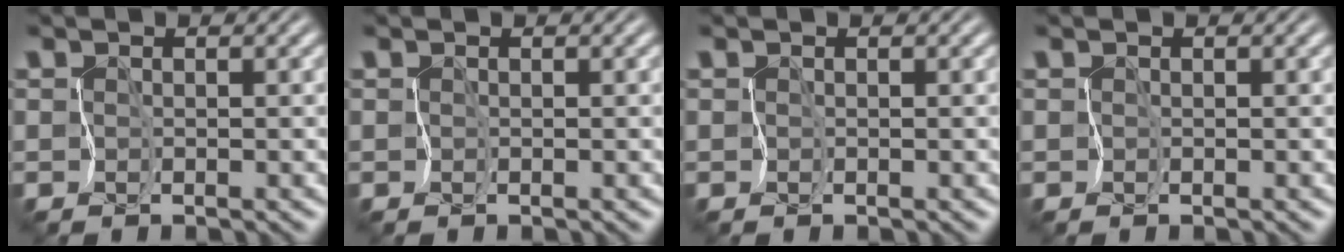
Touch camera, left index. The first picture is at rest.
{"total": 0.0}
{"total": 0.0}
{"total": 0.0}